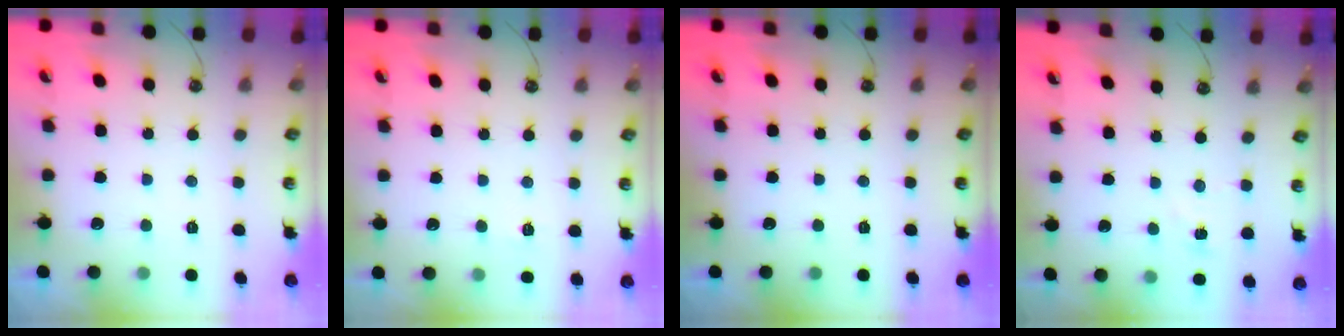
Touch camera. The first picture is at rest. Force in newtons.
{"total": 3.4, "press": 3.4, "slide": 0.4}
{"total": 0.0}
{"total": 3.7, "press": 3.7, "slide": 0.4}